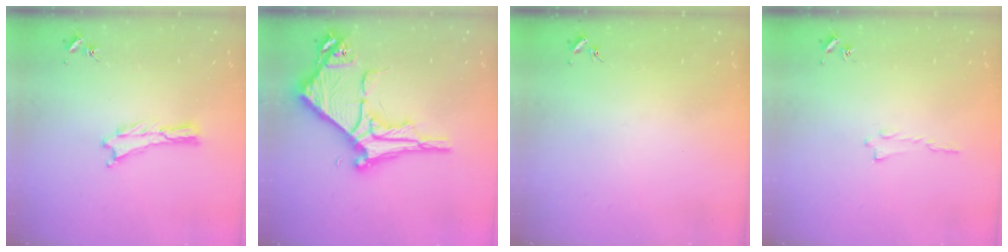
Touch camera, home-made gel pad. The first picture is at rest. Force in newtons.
{"total": 8.7, "press": 8.7, "slide": 1.0}
{"total": 0.0}
{"total": 0.0}